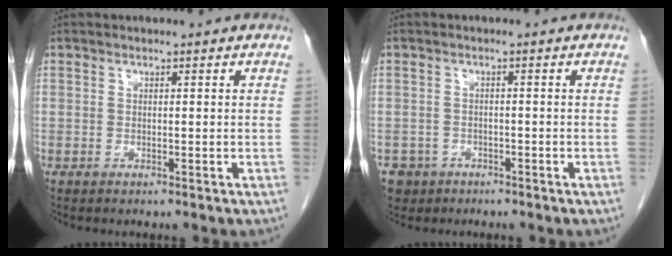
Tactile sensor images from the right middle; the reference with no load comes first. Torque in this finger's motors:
{"motor_torque": [0.59, -0.47, 0.03, -0.01]}